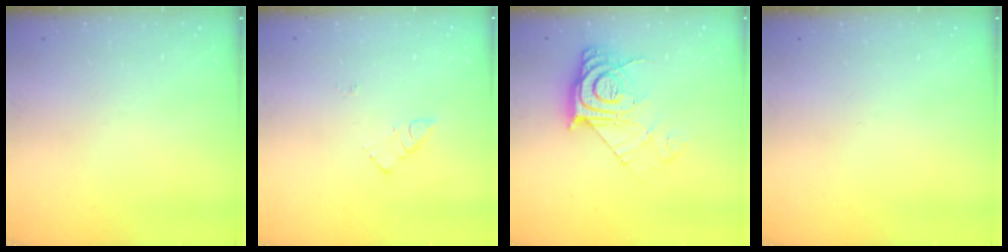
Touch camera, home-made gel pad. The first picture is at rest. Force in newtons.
{"total": 4.1, "press": 4.0, "slide": 0.7}
{"total": 12.3, "press": 12.3, "slide": 1.1}
{"total": 0.0}